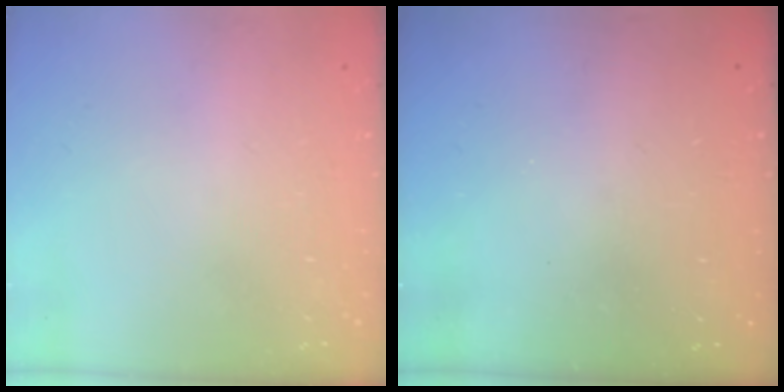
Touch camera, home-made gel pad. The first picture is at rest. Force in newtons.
{"total": 3.2, "press": 3.2, "slide": 0.1}